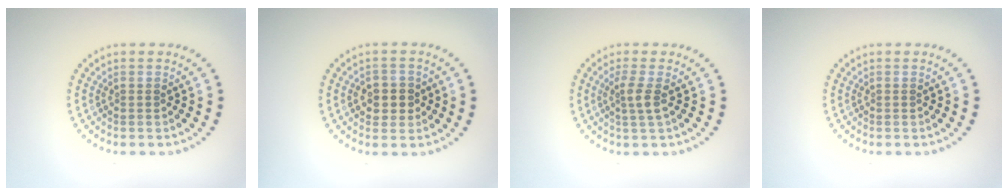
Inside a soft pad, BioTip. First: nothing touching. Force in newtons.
{"total": 2.6, "press": 2.5, "slide": 0.7}
{"total": 1.9, "press": 1.4, "slide": 1.4}
{"total": 0.0}